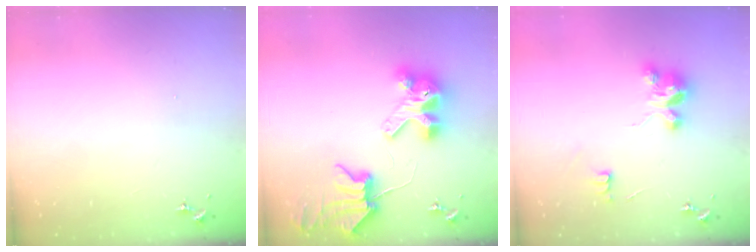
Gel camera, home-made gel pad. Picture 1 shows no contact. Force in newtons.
{"total": 10.8, "press": 10.7, "slide": 1.5}
{"total": 8.9, "press": 8.9, "slide": 0.3}